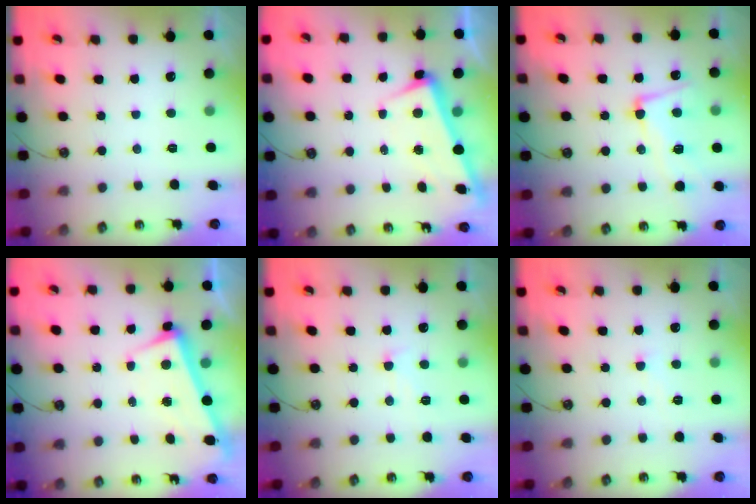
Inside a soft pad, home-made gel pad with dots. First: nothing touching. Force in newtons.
{"total": 3.0, "press": 2.9, "slide": 0.8}
{"total": 5.4, "press": 5.3, "slide": 1.2}
{"total": 3.2, "press": 3.0, "slide": 0.9}
{"total": 2.6, "press": 2.5, "slide": 0.6}
{"total": 2.5, "press": 2.5, "slide": 0.1}